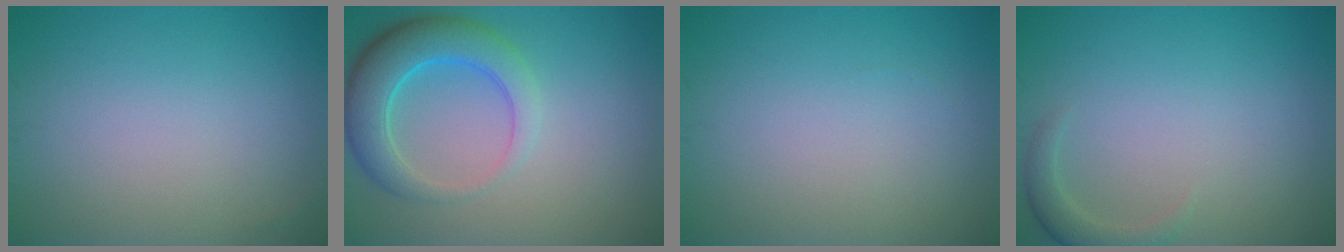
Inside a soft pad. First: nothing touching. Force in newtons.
{"total": 5.7, "press": 5.7, "slide": 0.2}
{"total": 0.0}
{"total": 1.8, "press": 1.8, "slide": 0.3}